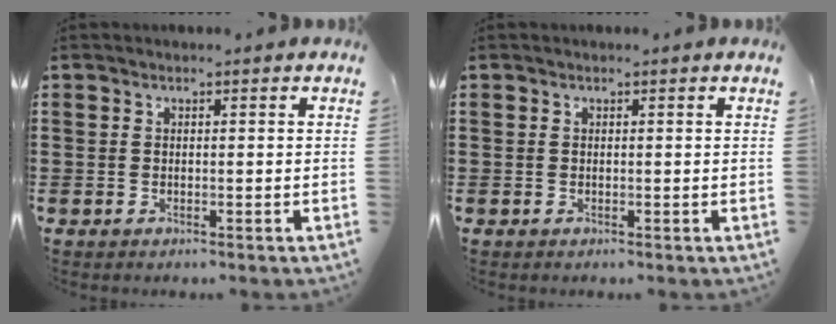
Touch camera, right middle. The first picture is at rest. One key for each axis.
{"total": 0.0}